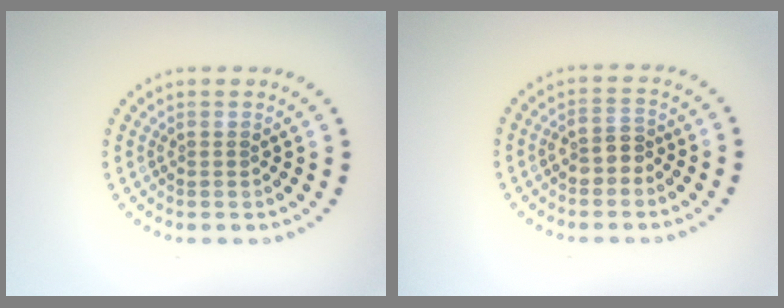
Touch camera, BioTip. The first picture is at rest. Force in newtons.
{"total": 2.1, "press": 2.0, "slide": 0.8}